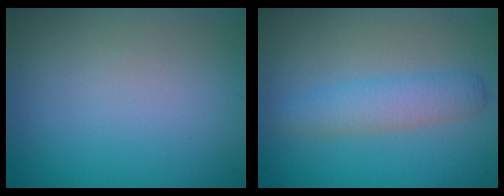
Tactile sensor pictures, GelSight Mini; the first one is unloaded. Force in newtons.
{"total": 3.0, "press": 3.0, "slide": 0.1}